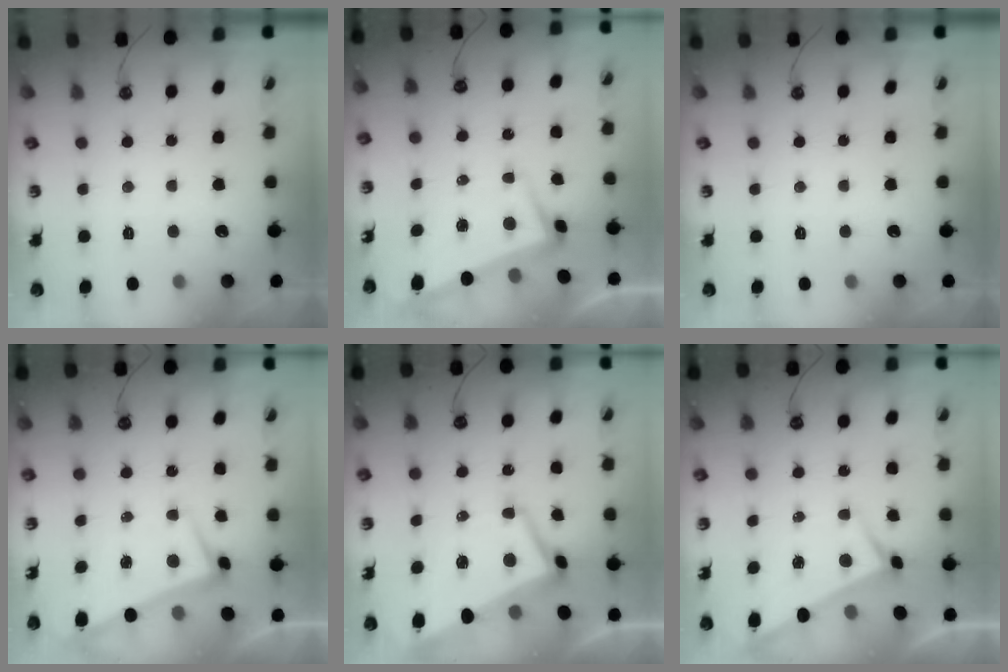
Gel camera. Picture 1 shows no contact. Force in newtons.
{"total": 2.1, "press": 0.6, "slide": 2.0}
{"total": 0.0}
{"total": 1.6, "press": 0.6, "slide": 1.4}
{"total": 2.7, "press": 2.2, "slide": 1.7}
{"total": 3.6, "press": 3.6, "slide": 0.2}